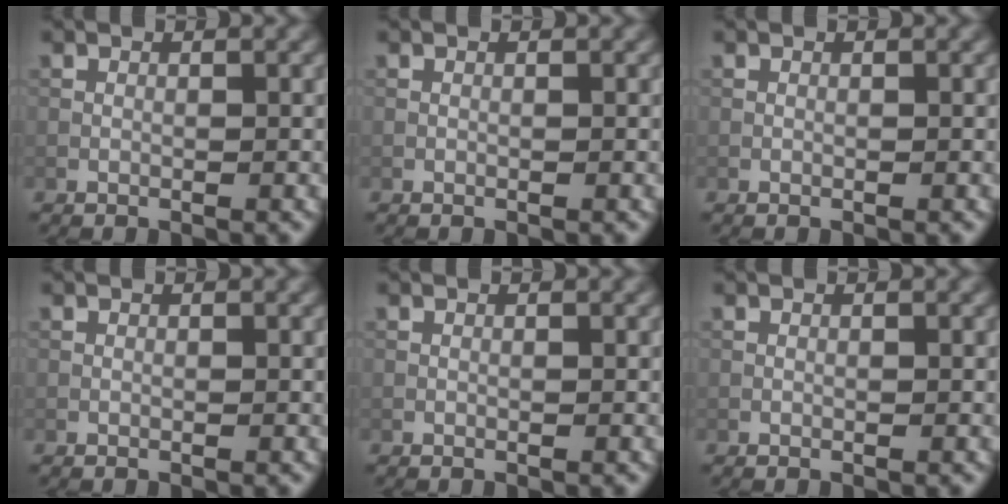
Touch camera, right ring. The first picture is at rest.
{"total": 0.0}
{"total": 0.0}
{"total": 0.0}
{"total": 0.0}
{"total": 0.0}